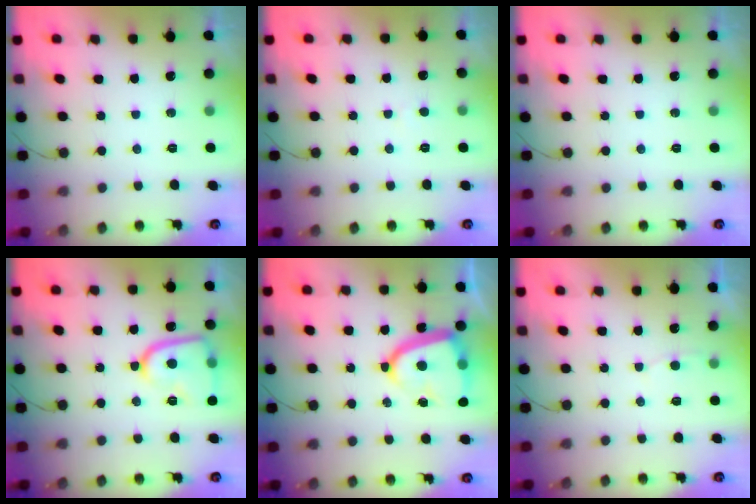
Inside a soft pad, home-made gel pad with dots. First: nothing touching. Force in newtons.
{"total": 1.6, "press": 1.6, "slide": 0.1}
{"total": 0.0}
{"total": 13.9, "press": 13.9, "slide": 1.2}
{"total": 14.4, "press": 14.4, "slide": 1.3}
{"total": 2.5, "press": 2.5, "slide": 0.3}